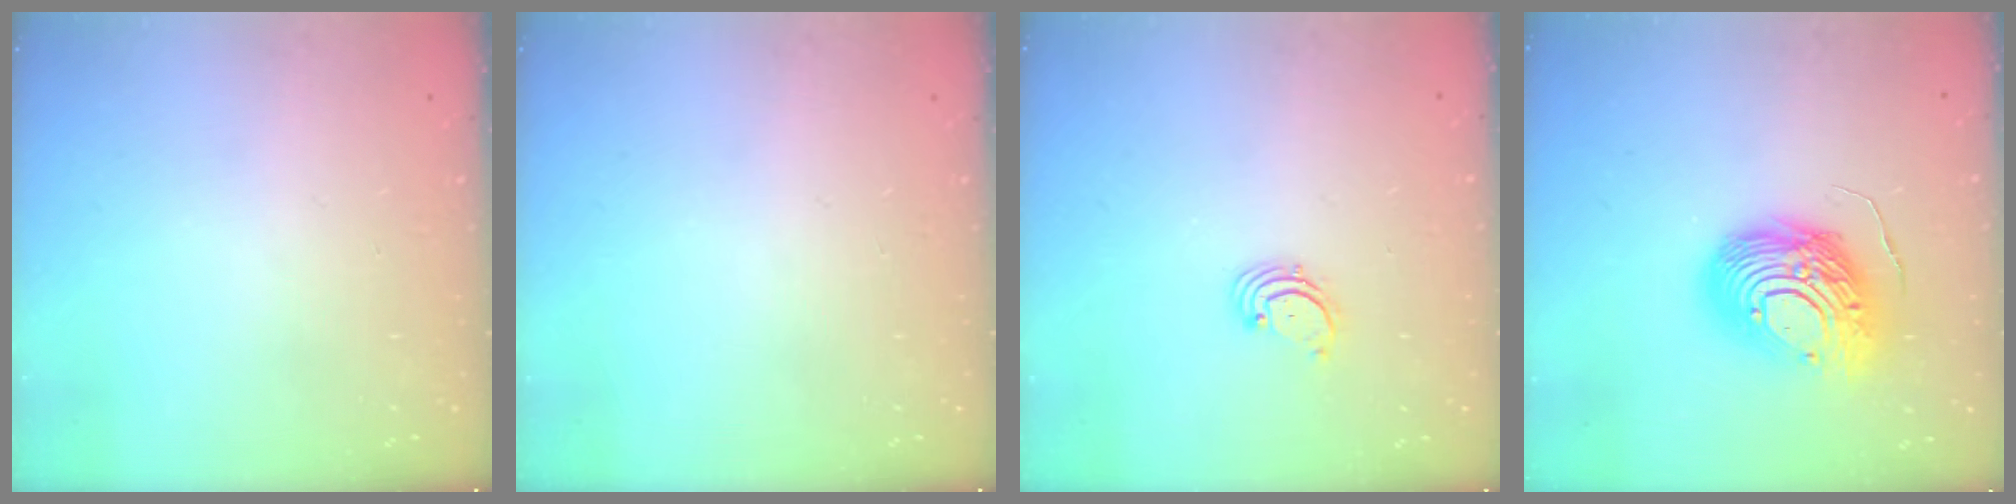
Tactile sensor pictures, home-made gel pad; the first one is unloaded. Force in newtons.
{"total": 0.0}
{"total": 1.7, "press": 1.6, "slide": 0.2}
{"total": 16.1, "press": 16.1, "slide": 1.4}